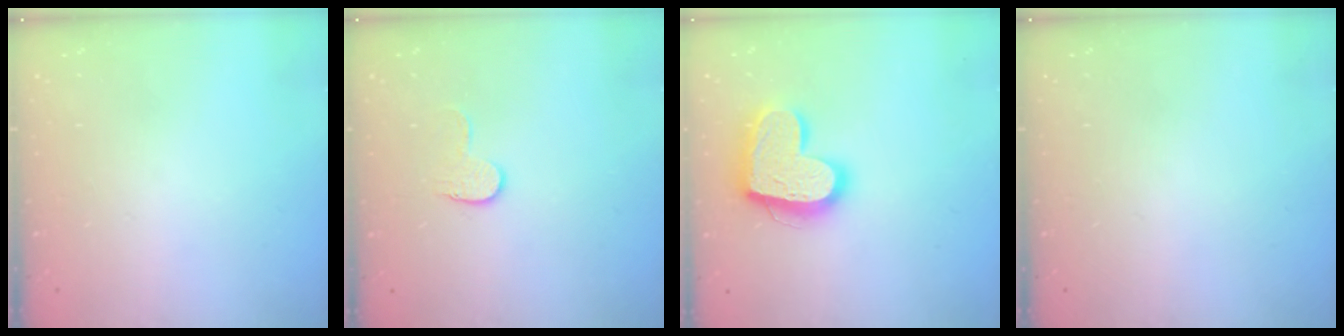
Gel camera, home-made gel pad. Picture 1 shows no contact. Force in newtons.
{"total": 6.2, "press": 6.2, "slide": 0.4}
{"total": 17.5, "press": 17.4, "slide": 1.6}
{"total": 0.0}